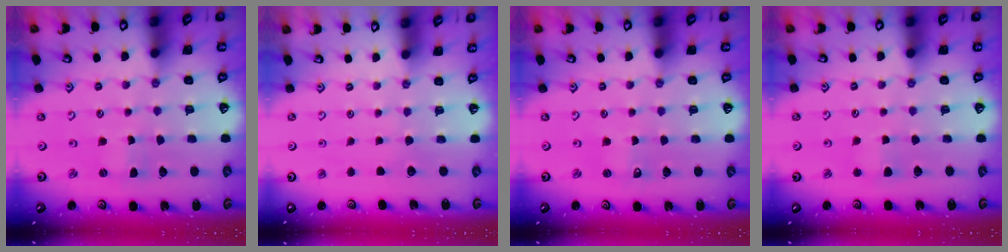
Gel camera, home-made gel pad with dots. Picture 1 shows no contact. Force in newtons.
{"total": 0.0}
{"total": 0.0}
{"total": 2.8, "press": 2.8, "slide": 0.3}